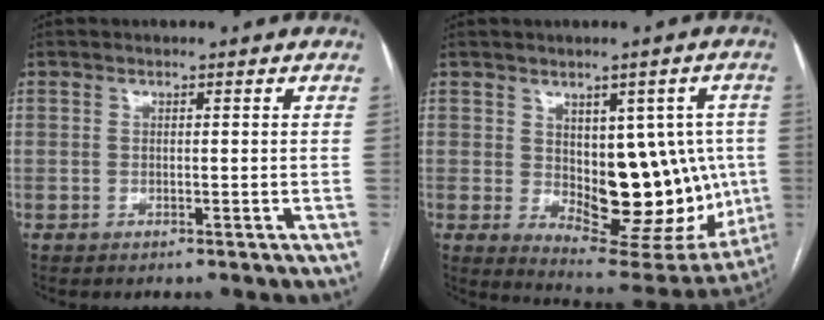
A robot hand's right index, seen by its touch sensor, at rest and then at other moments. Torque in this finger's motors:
{"motor_torque": [0.91, -0.31, 0.28, 0.06]}